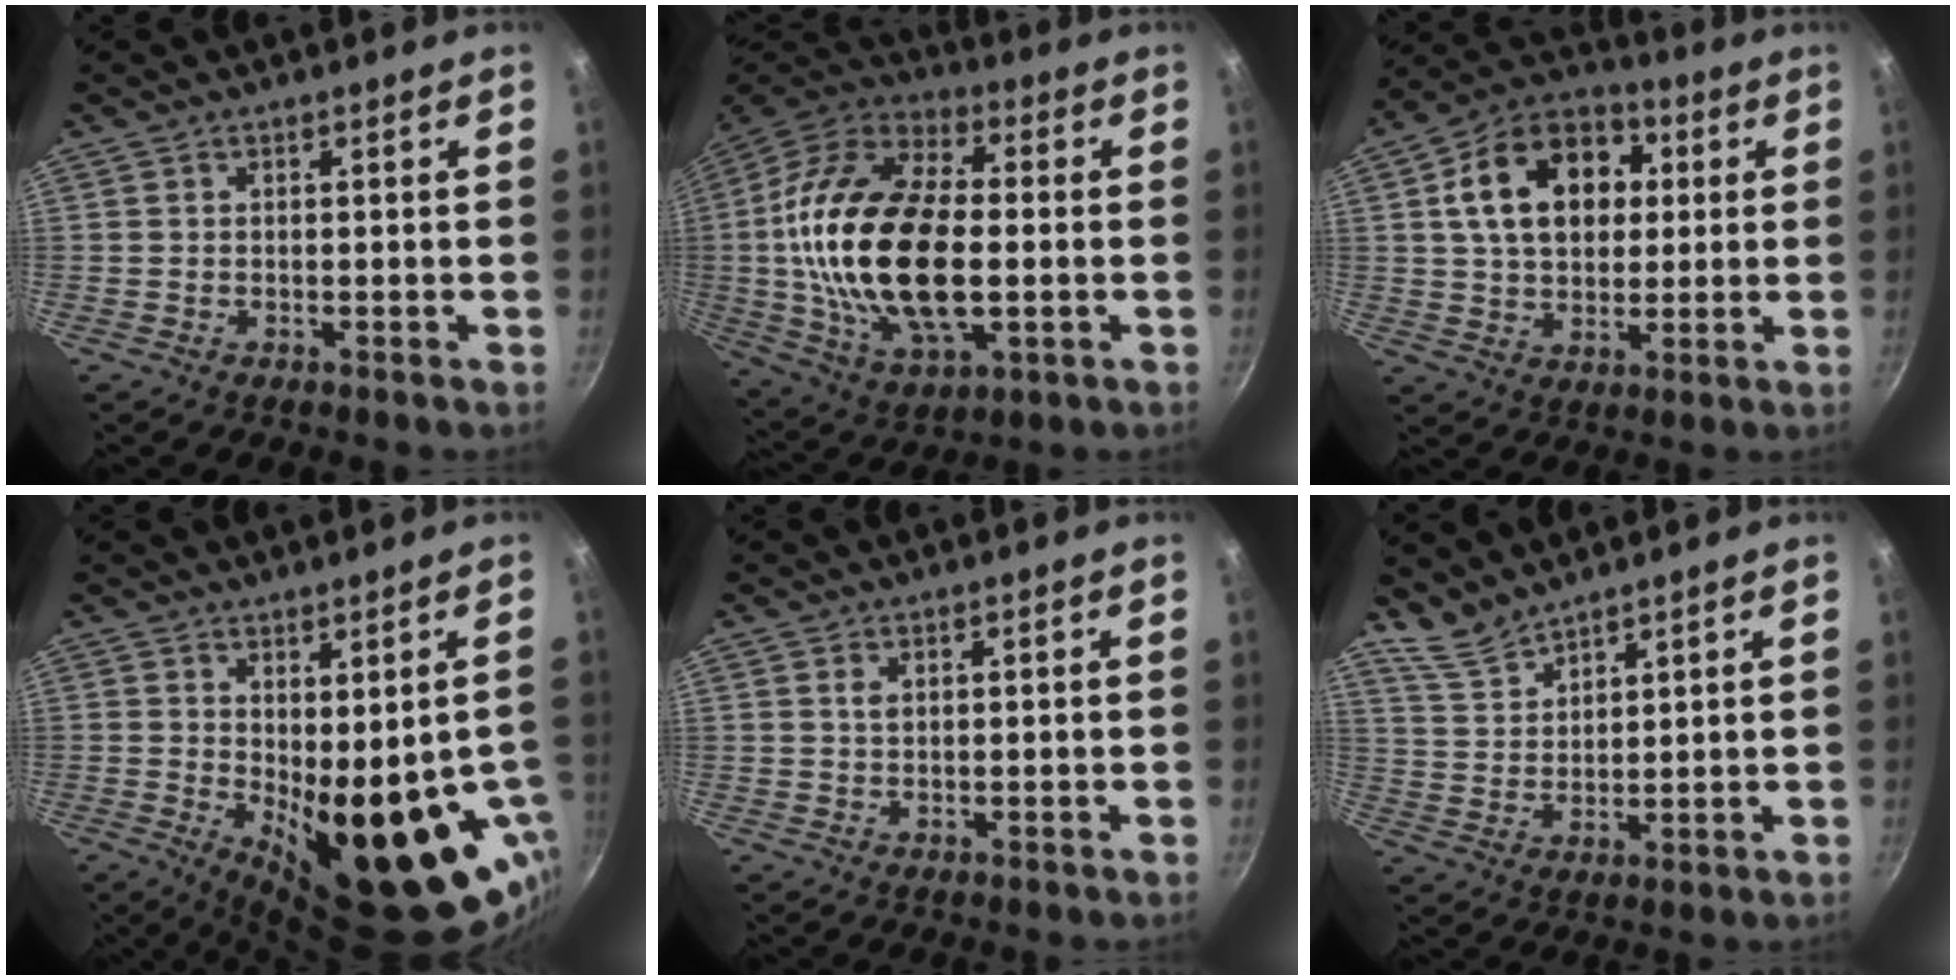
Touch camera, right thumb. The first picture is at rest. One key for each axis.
{"total": 27.1, "fx": -0.9, "fy": 14.4, "fz": 23.0, "tx": -0.444, "ty": 0.017, "tz": -0.020}
{"total": 17.9, "fx": 3.9, "fy": 12.8, "fz": 11.8, "tx": -0.165, "ty": 0.020, "tz": 0.053}
{"total": 20.8, "fx": -3.7, "fy": 8.7, "fz": 18.5, "tx": -0.202, "ty": -0.035, "tz": -0.022}
{"total": 1.2, "fx": 0.5, "fy": 0.8, "fz": 0.8, "tx": -0.013, "ty": 0.001, "tz": 0.009}
{"total": 5.7, "fx": 5.3, "fy": 1.6, "fz": 1.4, "tx": -0.022, "ty": -0.026, "tz": 0.117}